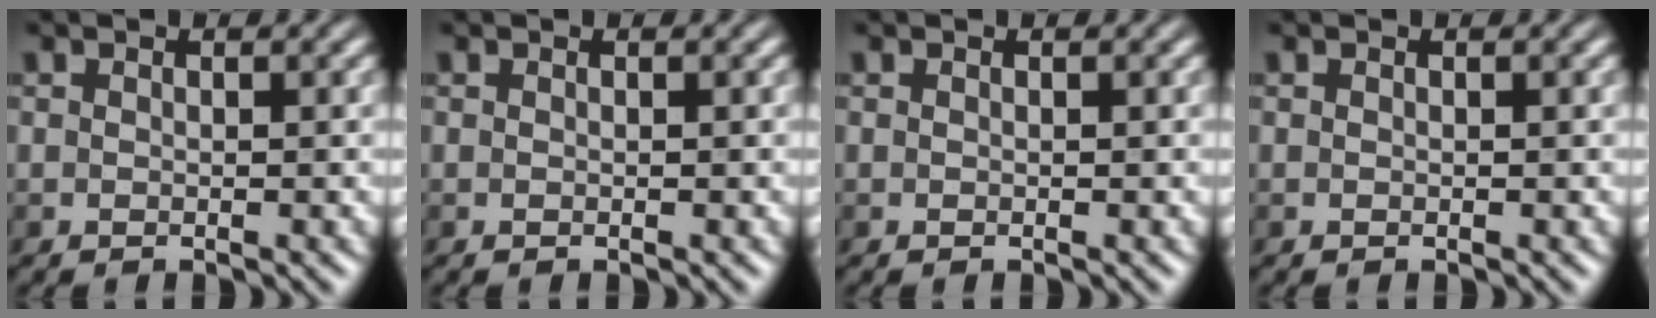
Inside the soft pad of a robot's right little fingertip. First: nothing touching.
{"total": 0.0}
{"total": 0.0}
{"total": 0.0}